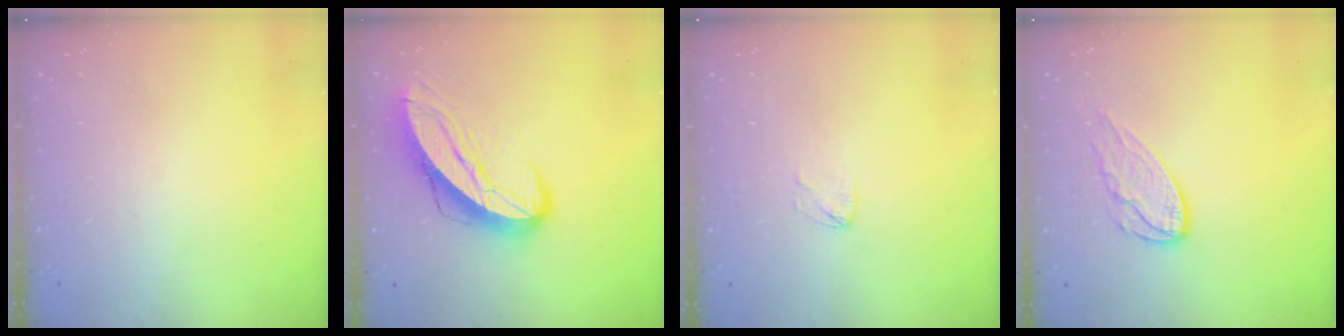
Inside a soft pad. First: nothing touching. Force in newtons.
{"total": 13.6, "press": 13.5, "slide": 1.5}
{"total": 2.5, "press": 2.5, "slide": 0.2}
{"total": 8.9, "press": 8.9, "slide": 0.5}